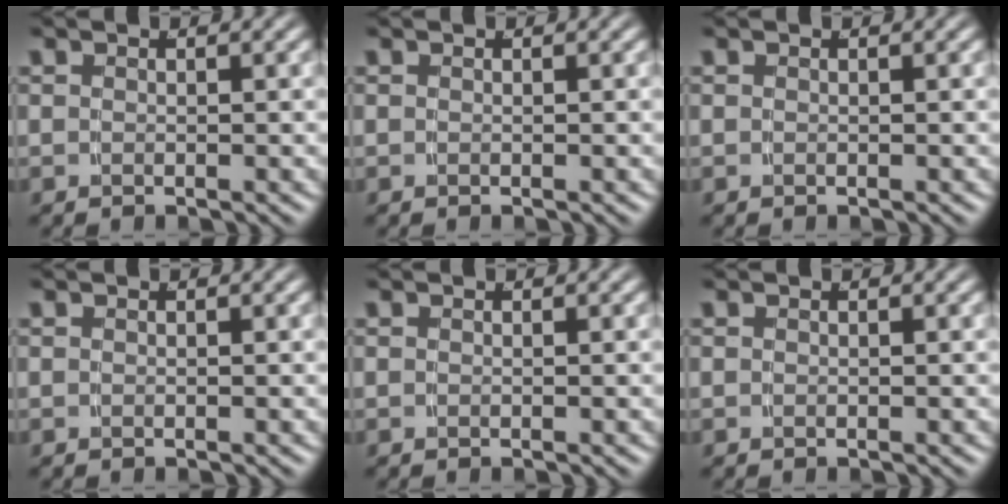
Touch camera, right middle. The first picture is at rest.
{"total": 0.0}
{"total": 0.0}
{"total": 0.0}
{"total": 0.0}
{"total": 0.0}